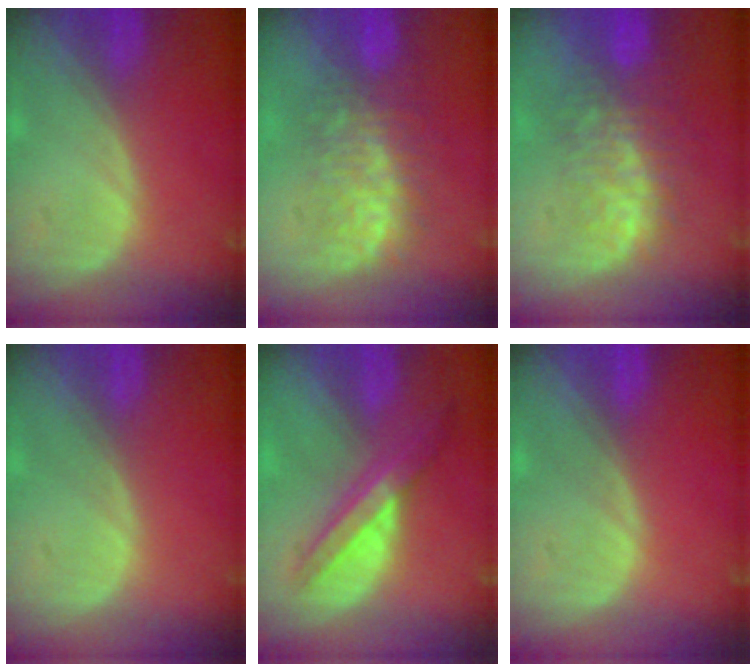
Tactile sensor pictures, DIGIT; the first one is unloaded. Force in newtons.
{"total": 7.7, "press": 7.6, "slide": 1.3}
{"total": 9.4, "press": 8.1, "slide": 4.7}
{"total": 0.0}
{"total": 7.2, "press": 6.1, "slide": 3.8}
{"total": 0.0}